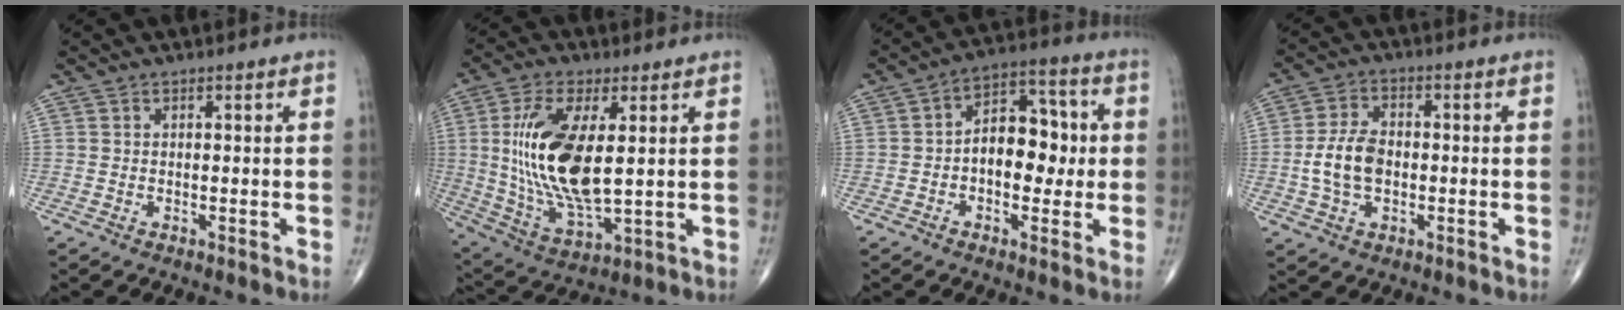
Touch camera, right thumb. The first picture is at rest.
{"total": 18.2, "force": [2.4, 7.5, 16.4], "torque": [-0.328, -0.019, 0.054]}
{"total": 11.4, "force": [-0.4, 7.2, 8.8], "torque": [-0.092, 0.031, -0.014]}
{"total": 8.0, "force": [-0.9, 5.0, 6.2], "torque": [-0.122, 0.014, -0.020]}